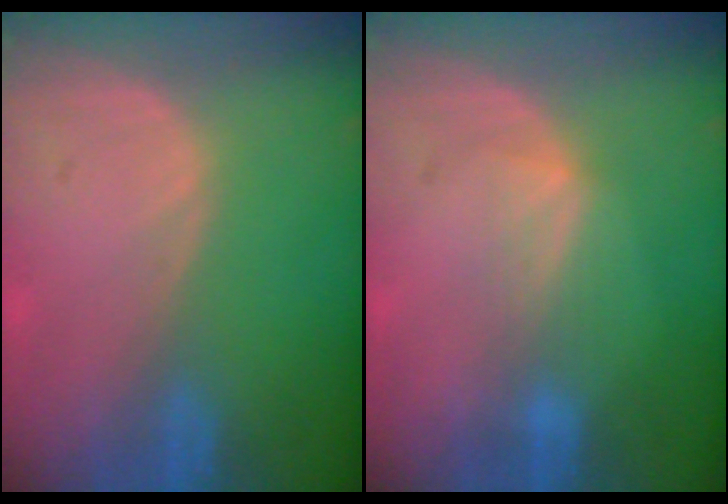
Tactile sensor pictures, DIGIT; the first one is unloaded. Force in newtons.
{"total": 2.7, "press": 2.7, "slide": 0.4}